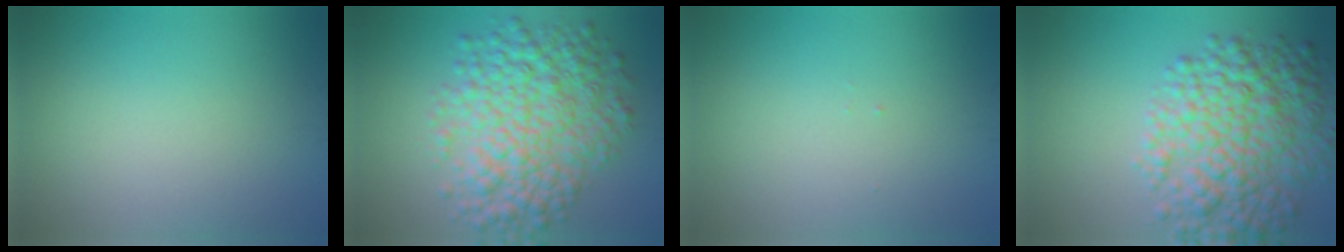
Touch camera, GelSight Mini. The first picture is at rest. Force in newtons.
{"total": 8.5, "press": 8.5, "slide": 0.0}
{"total": 0.0}
{"total": 8.8, "press": 8.8, "slide": 0.3}